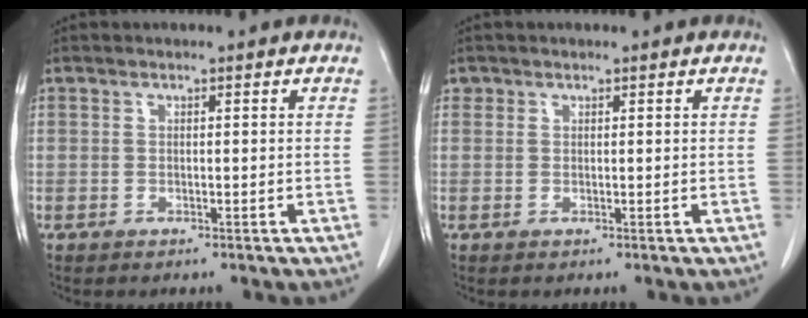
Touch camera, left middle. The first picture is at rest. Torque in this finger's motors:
{"motor_torque": [-0.33, 0.16, -0.12, -0.02]}